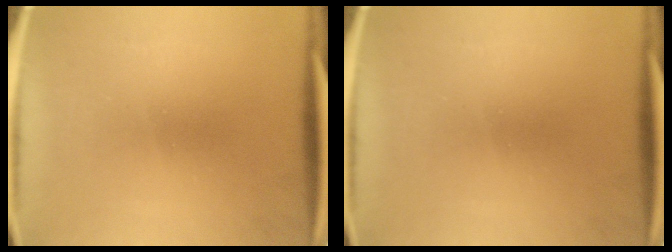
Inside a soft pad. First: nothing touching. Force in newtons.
{"total": 0.0}